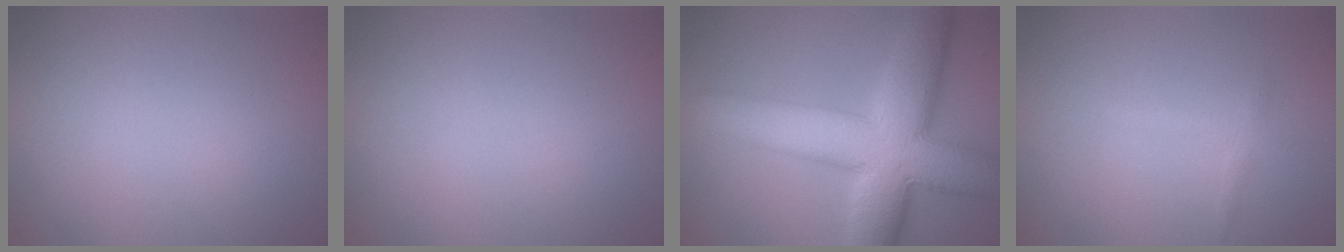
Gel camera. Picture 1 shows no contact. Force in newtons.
{"total": 0.0}
{"total": 11.9, "press": 11.9, "slide": 0.5}
{"total": 1.0, "press": 1.0, "slide": 0.1}